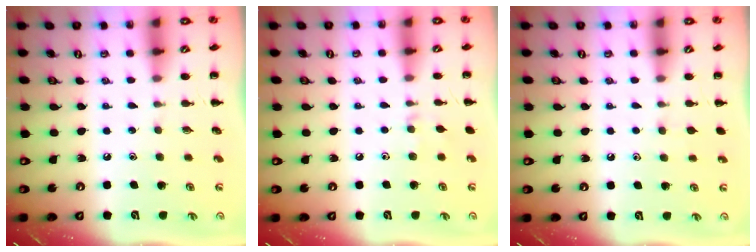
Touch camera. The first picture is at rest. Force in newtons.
{"total": 3.3, "press": 3.1, "slide": 1.2}
{"total": 2.3, "press": 2.0, "slide": 1.1}